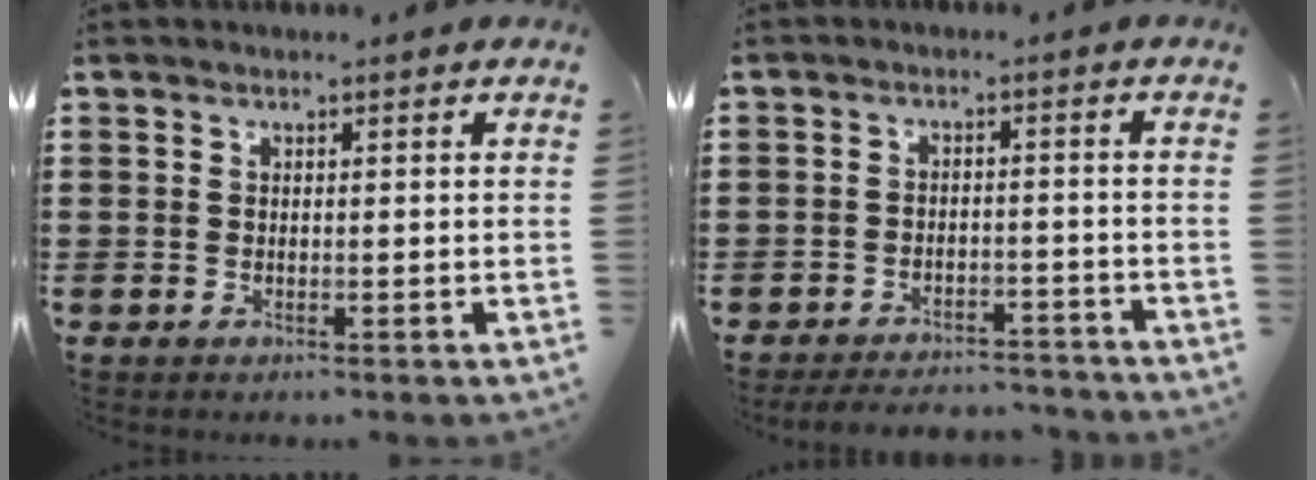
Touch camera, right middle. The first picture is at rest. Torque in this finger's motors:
{"motor_torque": [0.46, -0.30, -0.01, 0.01]}